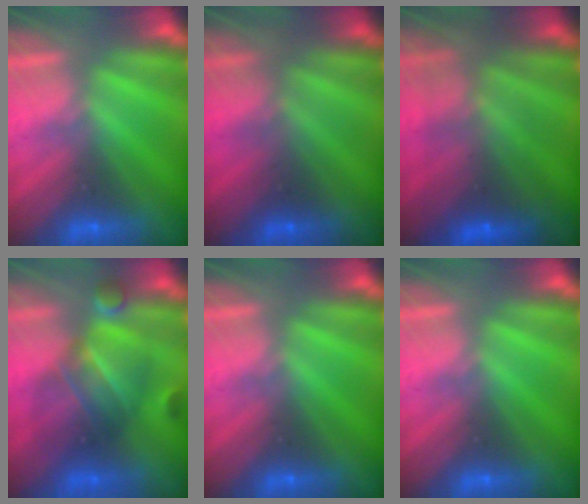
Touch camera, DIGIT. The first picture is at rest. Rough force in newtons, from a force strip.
{"total": 1.7}
{"total": 8.7}
{"total": 7.4}
{"total": 0.0}
{"total": 0.0}